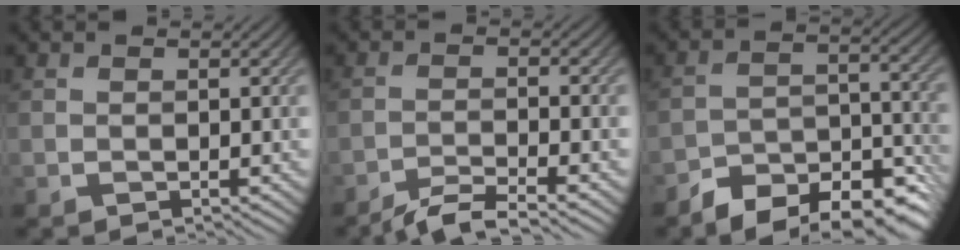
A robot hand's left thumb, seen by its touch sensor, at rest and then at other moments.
{"total": 4.2, "force": [-3.6, 0.3, 2.1], "torque": [-0.039, 0.001, -0.074]}
{"total": 11.3, "force": [-9.2, 4.0, 5.2], "torque": [-0.080, -0.004, -0.144]}